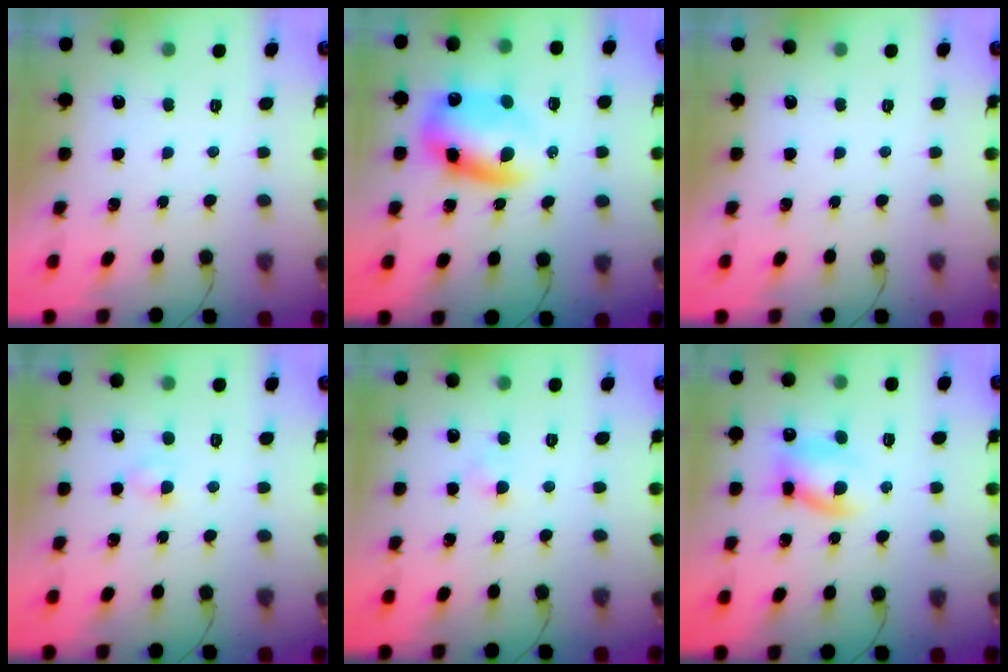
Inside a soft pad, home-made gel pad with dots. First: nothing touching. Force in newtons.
{"total": 10.6, "press": 10.4, "slide": 2.5}
{"total": 0.0}
{"total": 2.3, "press": 2.1, "slide": 1.0}
{"total": 2.8, "press": 2.6, "slide": 1.0}
{"total": 9.6, "press": 9.4, "slide": 2.1}